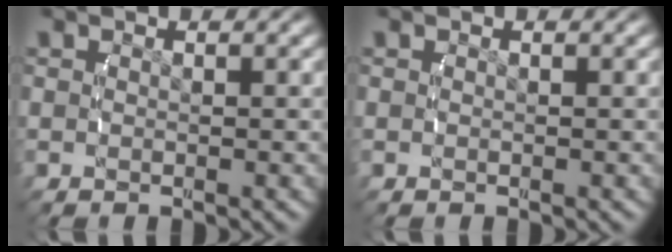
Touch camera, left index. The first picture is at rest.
{"total": 0.0}